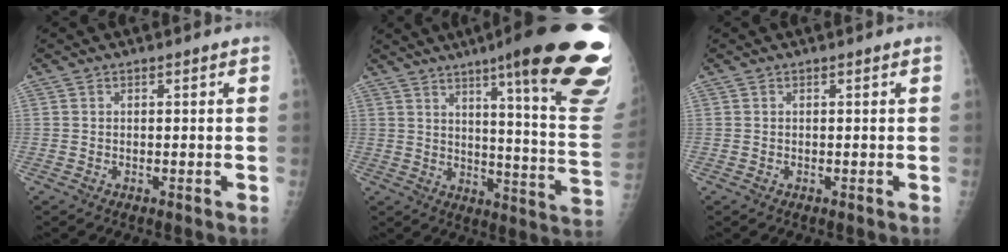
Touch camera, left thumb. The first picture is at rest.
{"total": 28.0, "force": [17.6, 3.1, 21.5], "torque": [-0.220, -0.087, 0.232]}
{"total": 0.0}